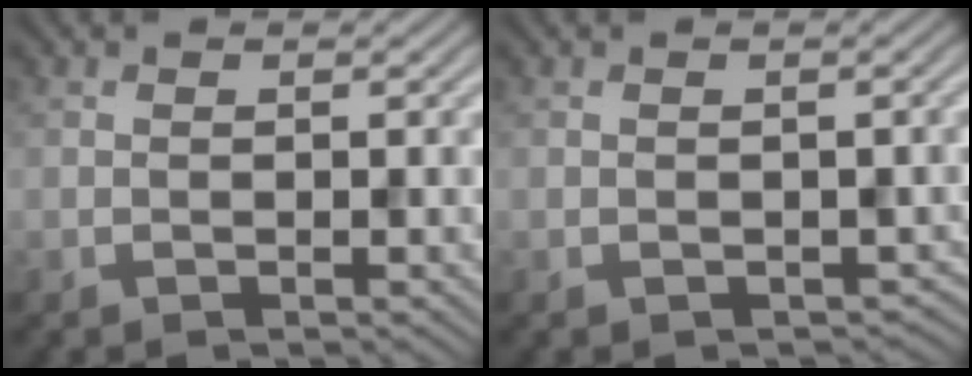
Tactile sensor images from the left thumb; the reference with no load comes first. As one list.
[{"total": 1.8, "force": [-0.6, 1.5, 0.9], "torque": [-0.021, -0.013, -0.007]}]